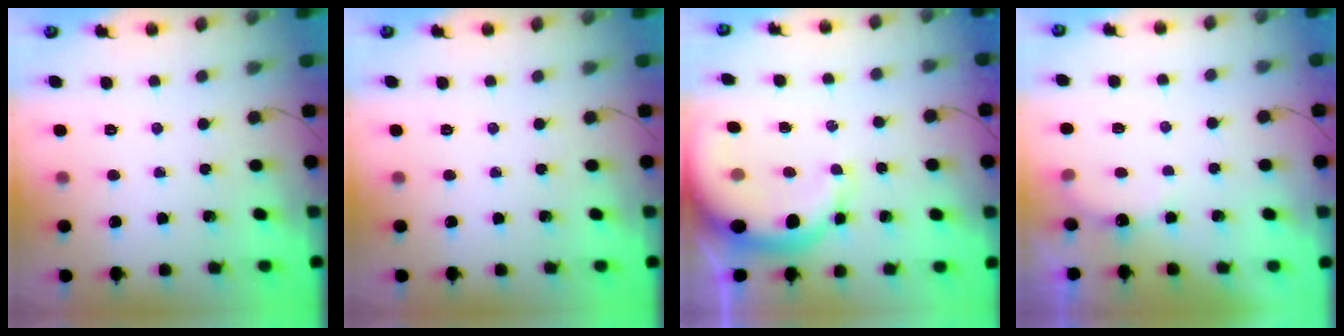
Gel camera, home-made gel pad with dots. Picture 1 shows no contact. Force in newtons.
{"total": 0.0}
{"total": 8.9, "press": 8.5, "slide": 2.6}
{"total": 4.6, "press": 4.5, "slide": 1.0}